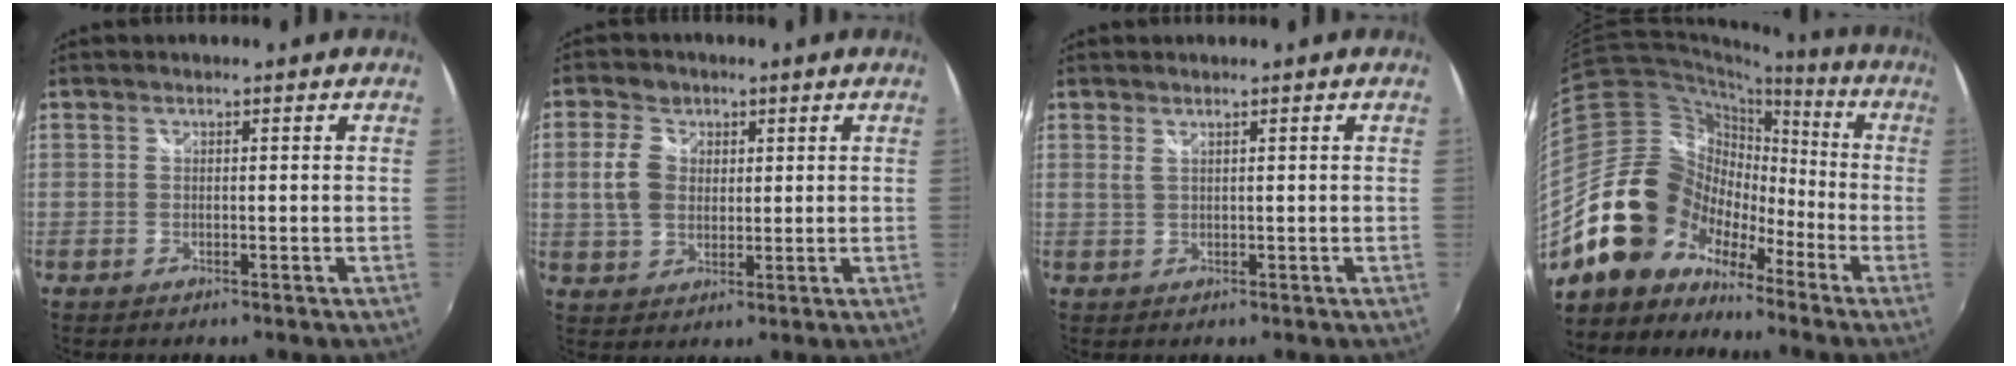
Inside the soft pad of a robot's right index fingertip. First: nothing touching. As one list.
[{"total": 6.4, "force": [1.2, 5.0, 3.9], "torque": [-0.079, 0.015, 0.025]}, {"total": 0.7, "force": [0.5, -0.1, 0.5], "torque": [-0.011, 0.002, 0.010]}, {"total": 17.6, "force": [-11.9, 11.6, 5.8], "torque": [-0.128, 0.030, -0.229]}]